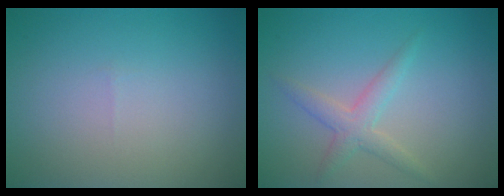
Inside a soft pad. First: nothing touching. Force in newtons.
{"total": 2.2, "press": 2.2, "slide": 0.1}